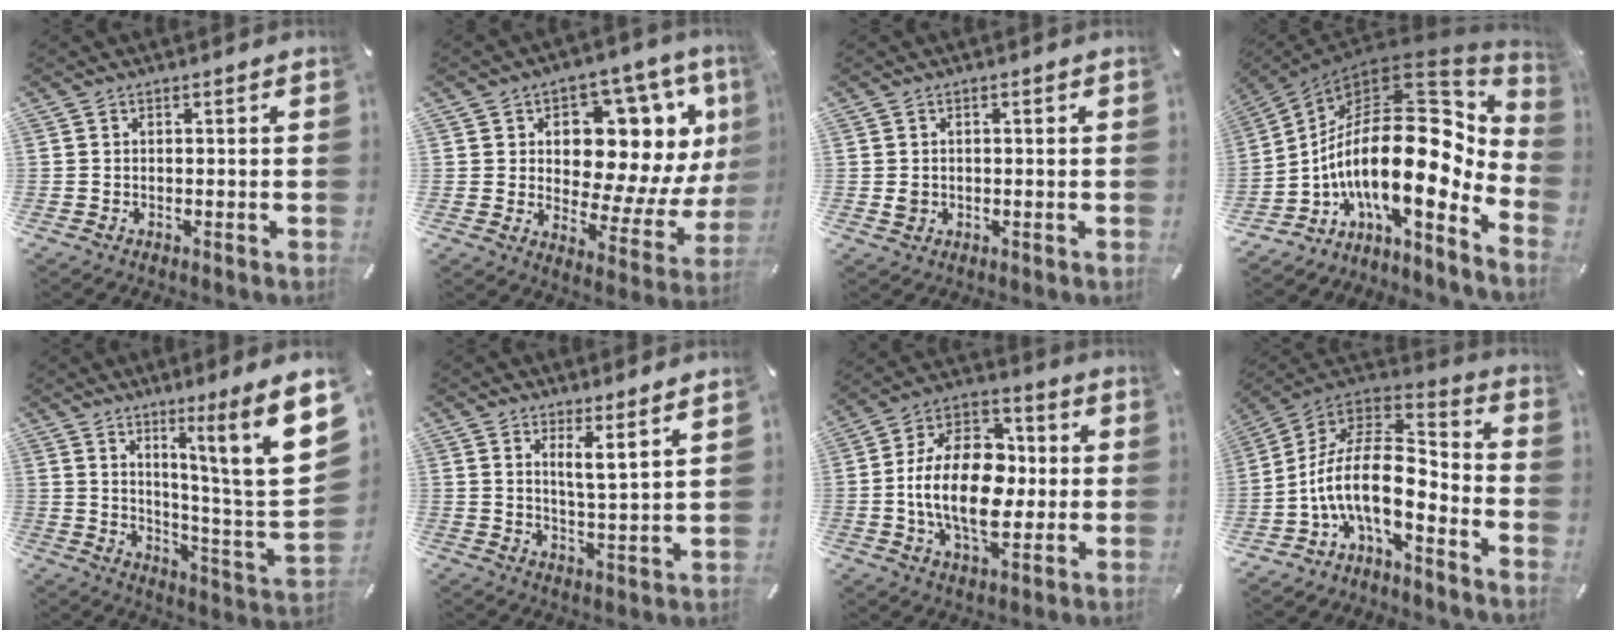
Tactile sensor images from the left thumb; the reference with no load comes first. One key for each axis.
{"total": 14.6, "fx": 6.7, "fy": 8.9, "fz": 9.5, "tx": -0.119, "ty": -0.065, "tz": 0.111}
{"total": 1.6, "fx": 0.0, "fy": 1.5, "fz": 0.6, "tx": -0.004, "ty": 0.002, "tz": -0.003}
{"total": 26.3, "fx": 1.2, "fy": 12.7, "fz": 23.0, "tx": -0.406, "ty": -0.067, "tz": 0.021}
{"total": 16.8, "fx": 8.4, "fy": 0.3, "fz": 14.6, "tx": -0.222, "ty": -0.076, "tz": 0.110}
{"total": 5.5, "fx": 4.3, "fy": -0.5, "fz": 3.4, "tx": -0.065, "ty": -0.035, "tz": 0.069}
{"total": 18.5, "fx": -2.0, "fy": 12.1, "fz": 13.8, "tx": -0.280, "ty": 0.005, "tz": -0.043}
{"total": 16.6, "fx": -5.4, "fy": 8.0, "fz": 13.5, "tx": -0.292, "ty": 0.000, "tz": -0.095}